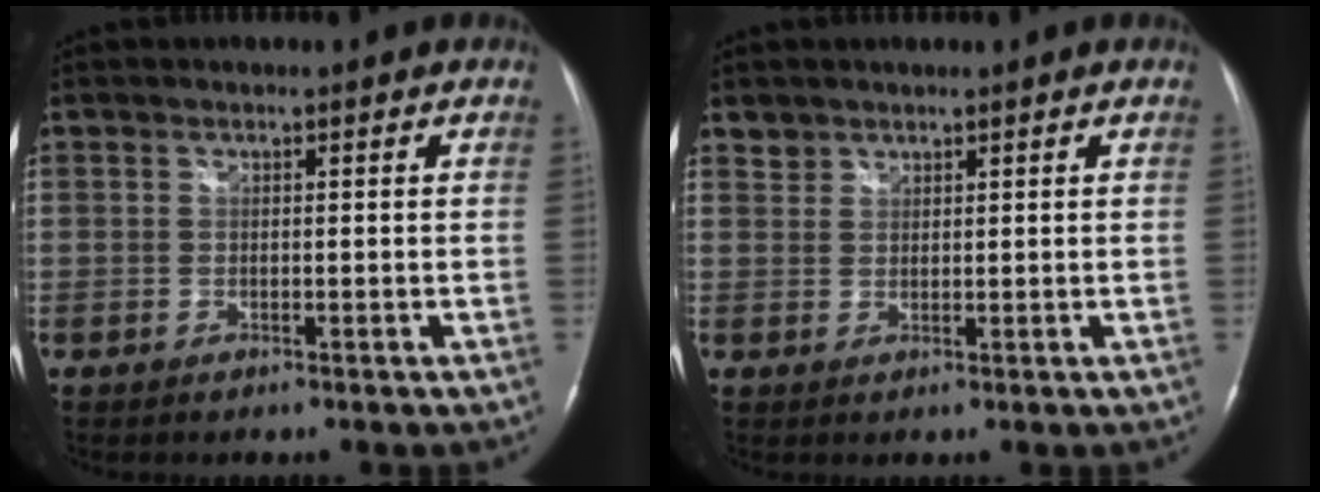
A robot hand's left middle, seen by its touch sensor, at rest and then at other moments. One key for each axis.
{"total": 1.6, "fx": 1.4, "fy": 0.9, "fz": -0.3, "tx": 0.011, "ty": 0.007, "tz": 0.022}